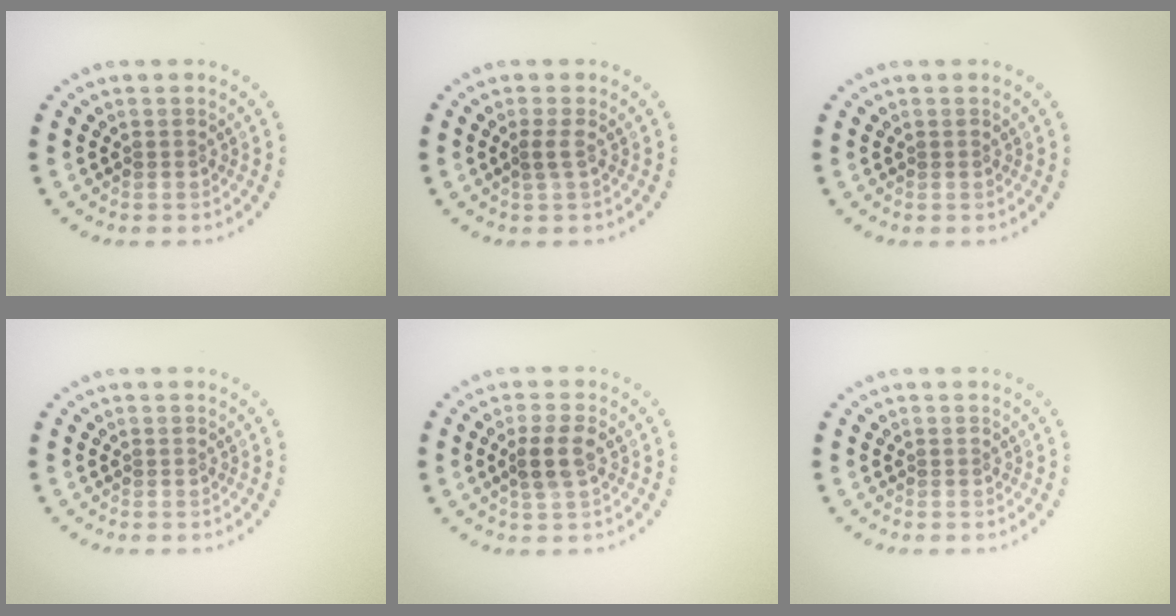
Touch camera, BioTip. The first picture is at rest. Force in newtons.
{"total": 0.9, "press": 0.8, "slide": 0.5}
{"total": 0.0}
{"total": 0.0}
{"total": 2.6, "press": 2.5, "slide": 0.9}
{"total": 0.0}